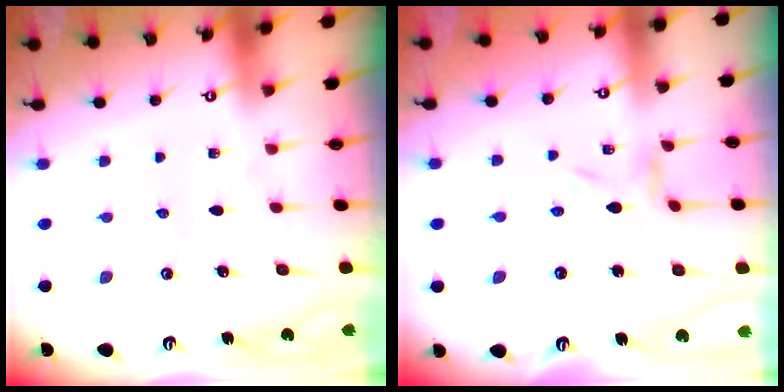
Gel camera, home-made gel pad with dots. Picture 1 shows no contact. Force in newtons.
{"total": 2.5, "press": 2.5, "slide": 0.3}